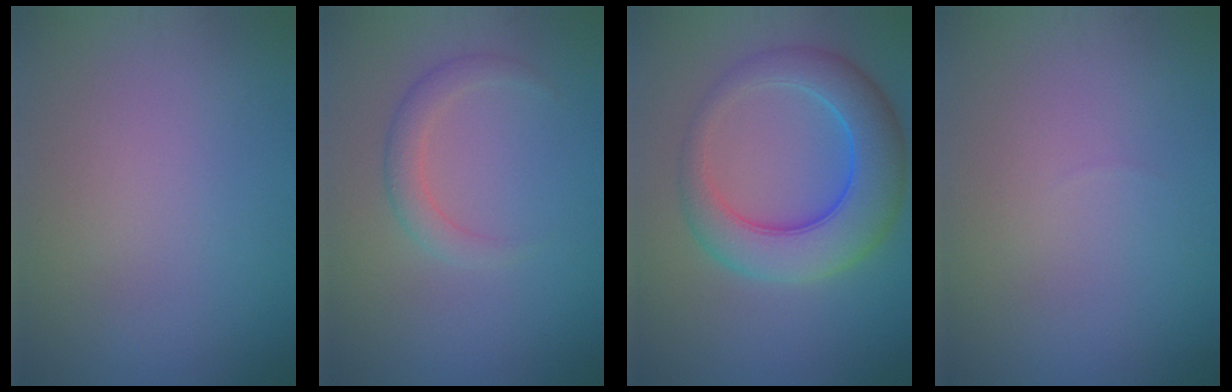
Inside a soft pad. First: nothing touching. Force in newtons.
{"total": 2.1, "press": 2.0, "slide": 0.2}
{"total": 7.6, "press": 7.6, "slide": 0.1}
{"total": 0.0}